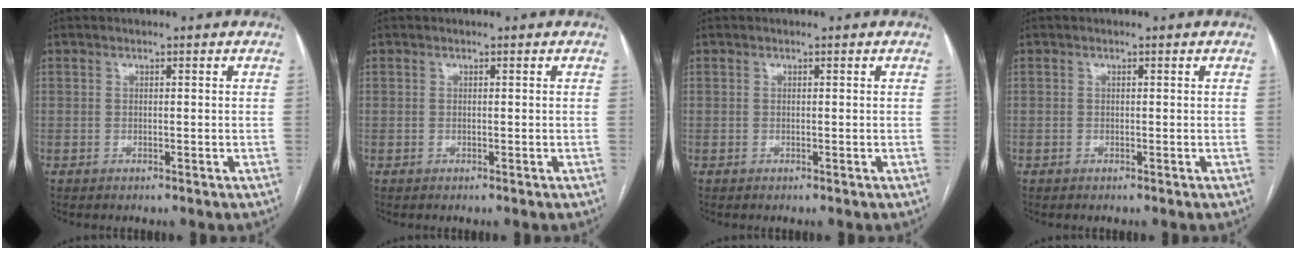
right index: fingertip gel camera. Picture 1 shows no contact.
{"total": 0.0}
{"total": 0.0}
{"total": 0.0}